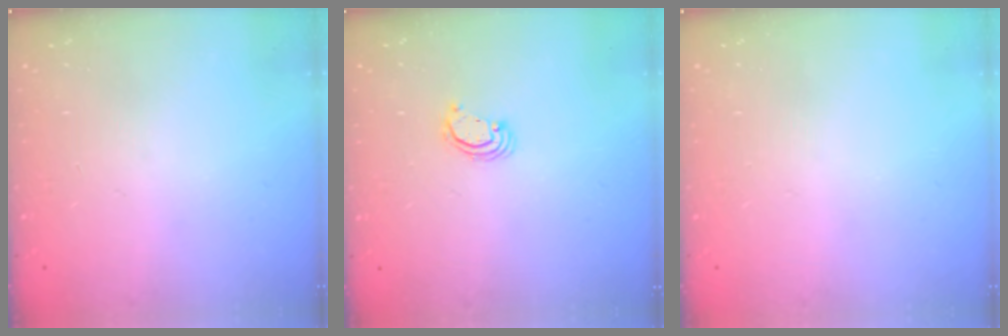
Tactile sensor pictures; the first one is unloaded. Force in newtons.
{"total": 2.2, "press": 2.2, "slide": 0.2}
{"total": 0.0}